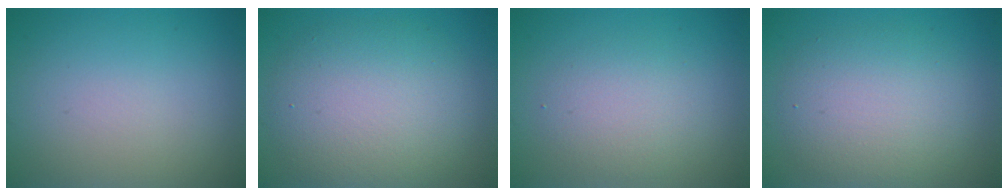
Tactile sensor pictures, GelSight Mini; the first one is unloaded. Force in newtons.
{"total": 7.4, "press": 7.4, "slide": 0.4}
{"total": 2.9, "press": 2.9, "slide": 0.2}
{"total": 5.4, "press": 5.4, "slide": 0.1}